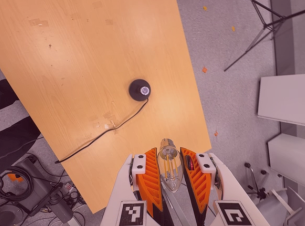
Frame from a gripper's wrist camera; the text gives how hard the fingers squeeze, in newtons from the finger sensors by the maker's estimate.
{"total": 8.4, "left": 7.6, "right": 9.3}